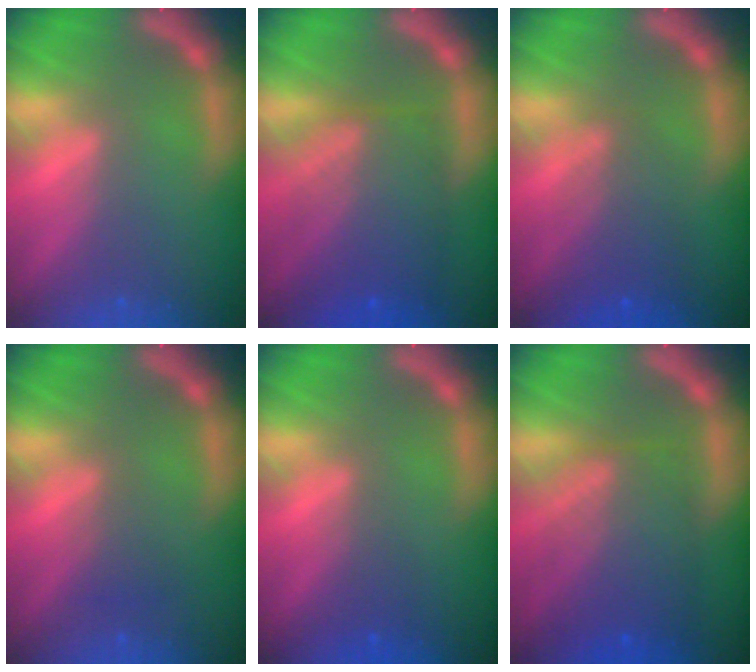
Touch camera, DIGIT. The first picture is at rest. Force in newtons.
{"total": 8.0}
{"total": 4.0}
{"total": 1.5}
{"total": 1.5}
{"total": 7.5}